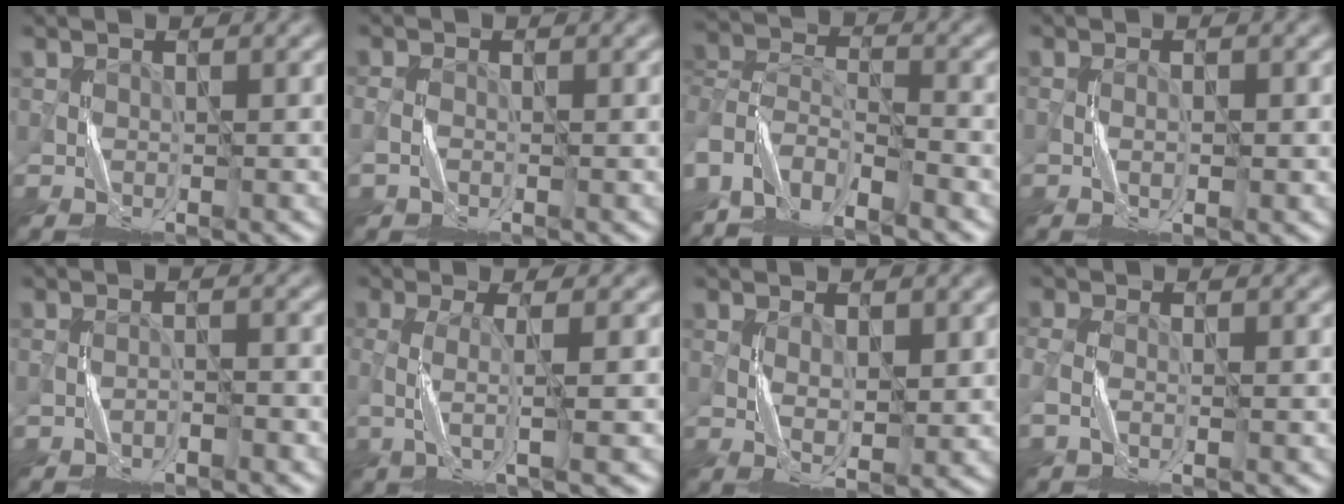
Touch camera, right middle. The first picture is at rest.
{"total": 1.3, "force": [-1.0, 0.7, 0.4], "torque": [-0.012, 0.004, -0.020]}
{"total": 7.0, "force": [-5.9, 2.5, 2.7], "torque": [-0.055, 0.006, -0.117]}
{"total": 0.7, "force": [-0.5, 0.0, 0.5], "torque": [-0.009, 0.005, -0.010]}
{"total": 1.5, "force": [-1.4, 0.0, 0.2], "torque": [-0.003, 0.011, -0.027]}
{"total": 2.7, "force": [-0.8, 0.4, 2.5], "torque": [-0.052, 0.000, -0.017]}
{"total": 2.4, "force": [0.4, 1.2, 2.0], "torque": [-0.040, -0.001, 0.011]}
{"total": 1.4, "force": [-0.9, 0.4, 1.0], "torque": [-0.033, 0.001, -0.023]}